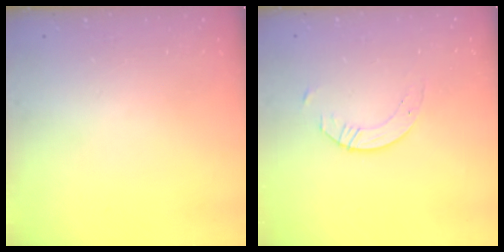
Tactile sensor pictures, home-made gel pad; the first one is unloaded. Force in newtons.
{"total": 3.5, "press": 3.5, "slide": 0.4}